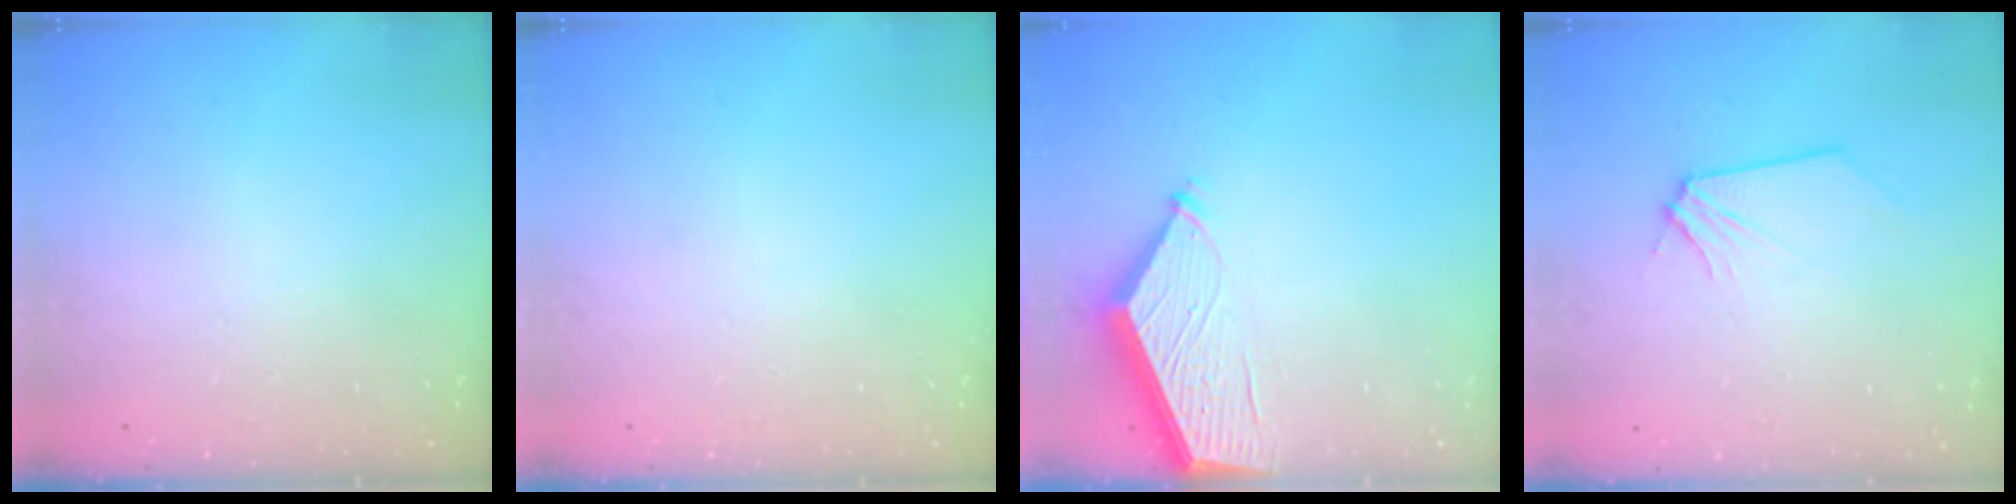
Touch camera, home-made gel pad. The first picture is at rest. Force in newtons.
{"total": 0.0}
{"total": 10.8, "press": 10.8, "slide": 0.3}
{"total": 0.0}